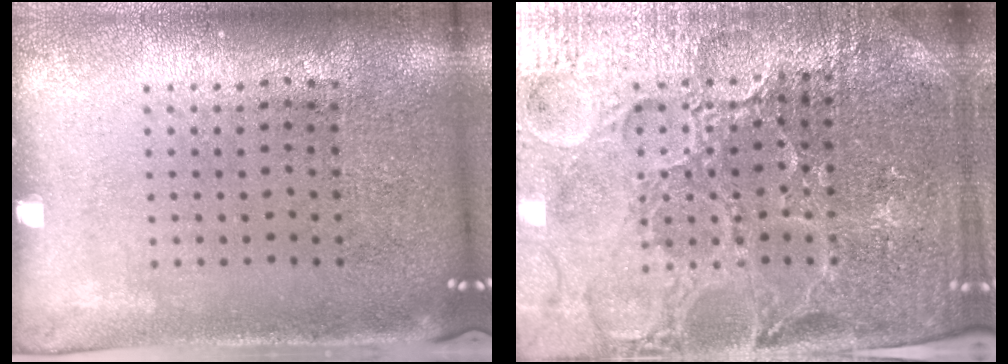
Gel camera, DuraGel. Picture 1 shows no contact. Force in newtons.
{"total": 5.2, "press": 4.8, "slide": 1.9}